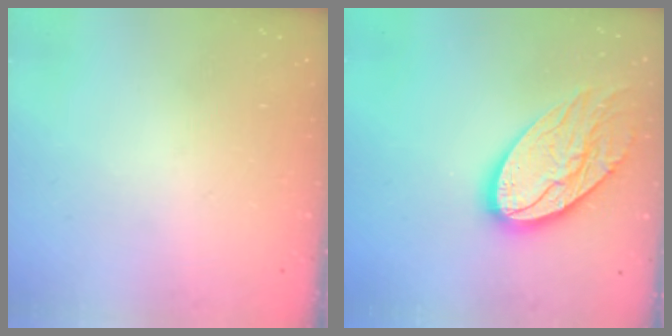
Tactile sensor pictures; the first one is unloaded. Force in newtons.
{"total": 15.9, "press": 15.9, "slide": 1.1}